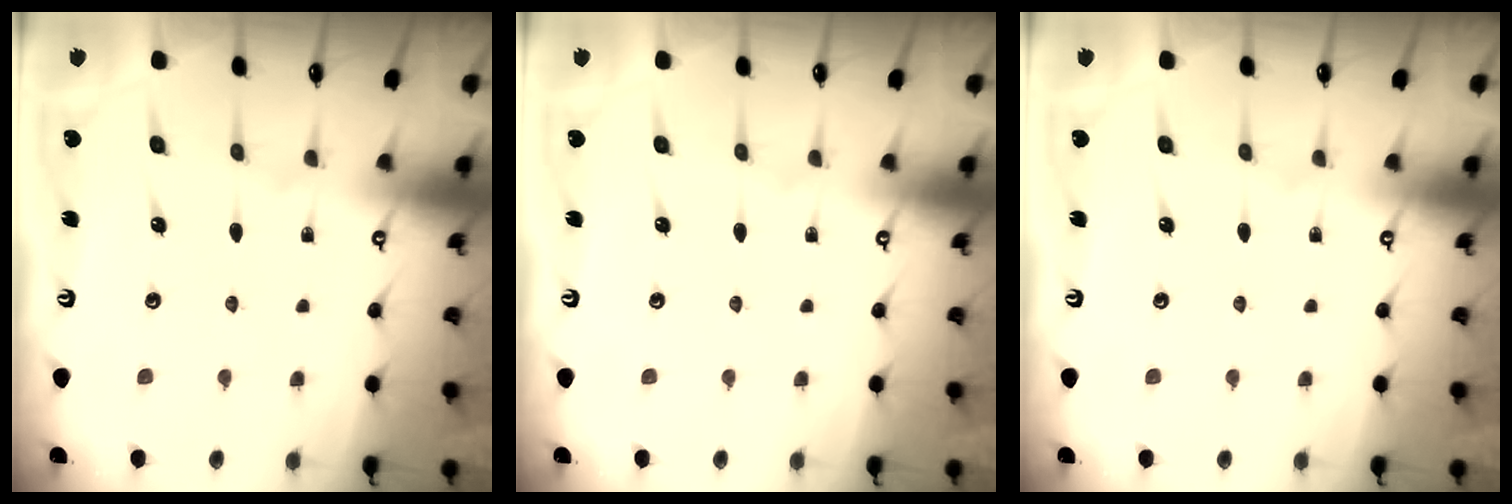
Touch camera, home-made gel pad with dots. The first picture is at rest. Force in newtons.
{"total": 0.0}
{"total": 0.0}